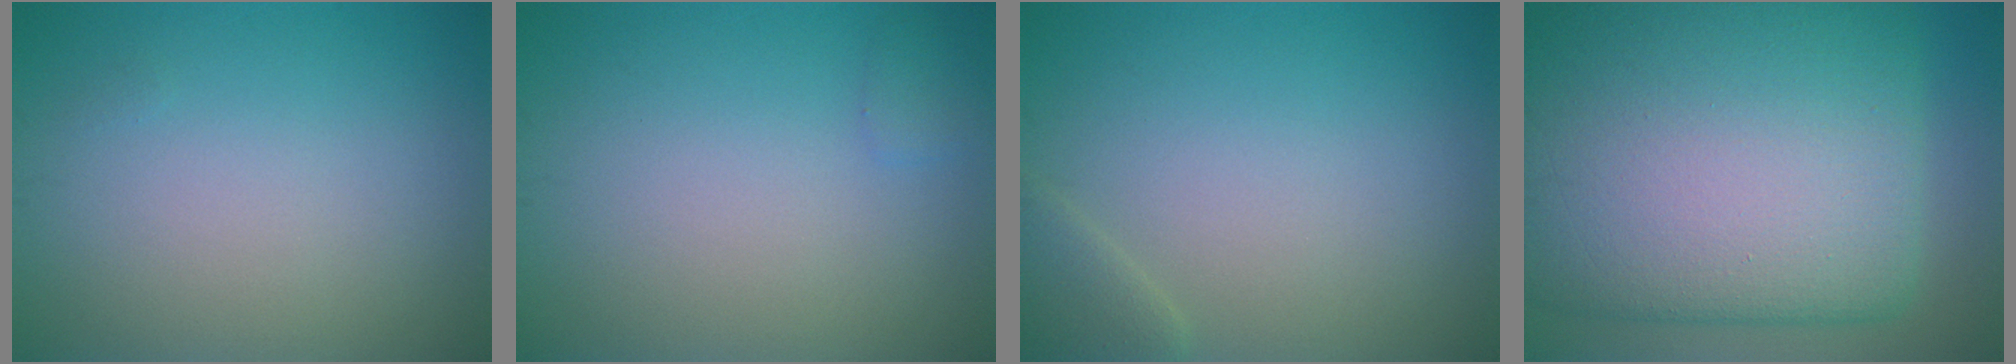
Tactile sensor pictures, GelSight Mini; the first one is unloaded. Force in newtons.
{"total": 0.7, "press": 0.7, "slide": 0.0}
{"total": 1.7, "press": 1.7, "slide": 0.1}
{"total": 20.1, "press": 20.1, "slide": 0.5}